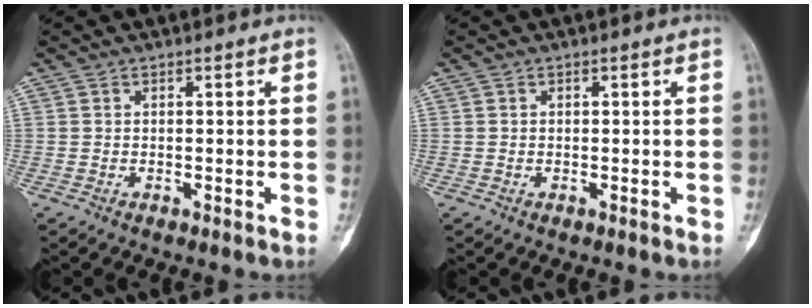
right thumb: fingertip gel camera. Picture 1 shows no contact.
{"total": 0.0}